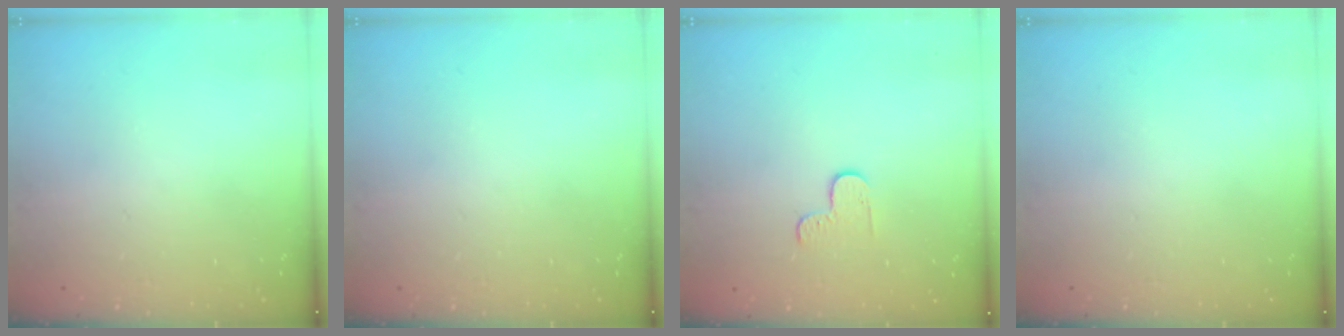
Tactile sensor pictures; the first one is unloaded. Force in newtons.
{"total": 0.0}
{"total": 3.6, "press": 3.5, "slide": 0.4}
{"total": 0.0}